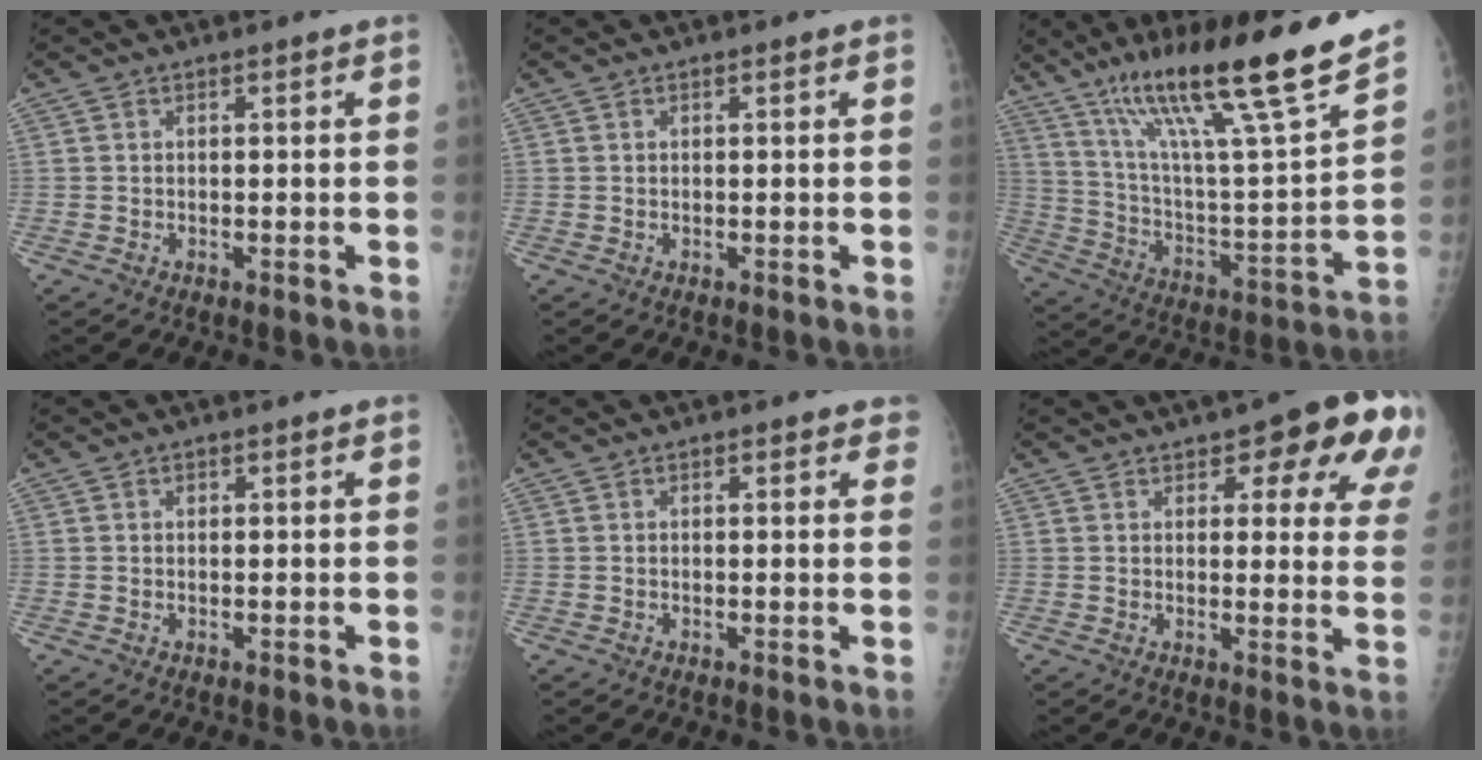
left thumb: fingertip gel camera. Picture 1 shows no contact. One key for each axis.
{"total": 0.0}
{"total": 25.3, "fx": 17.4, "fy": 2.0, "fz": 18.2, "tx": -0.280, "ty": -0.061, "tz": 0.300}
{"total": 0.6, "fx": 0.3, "fy": 0.5, "fz": 0.3, "tx": 0.000, "ty": 0.000, "tz": 0.004}
{"total": 1.9, "fx": 1.1, "fy": 1.1, "fz": 1.1, "tx": 0.004, "ty": -0.001, "tz": 0.008}
{"total": 15.4, "fx": 8.2, "fy": 5.9, "fz": 11.6, "tx": -0.095, "ty": -0.030, "tz": 0.088}